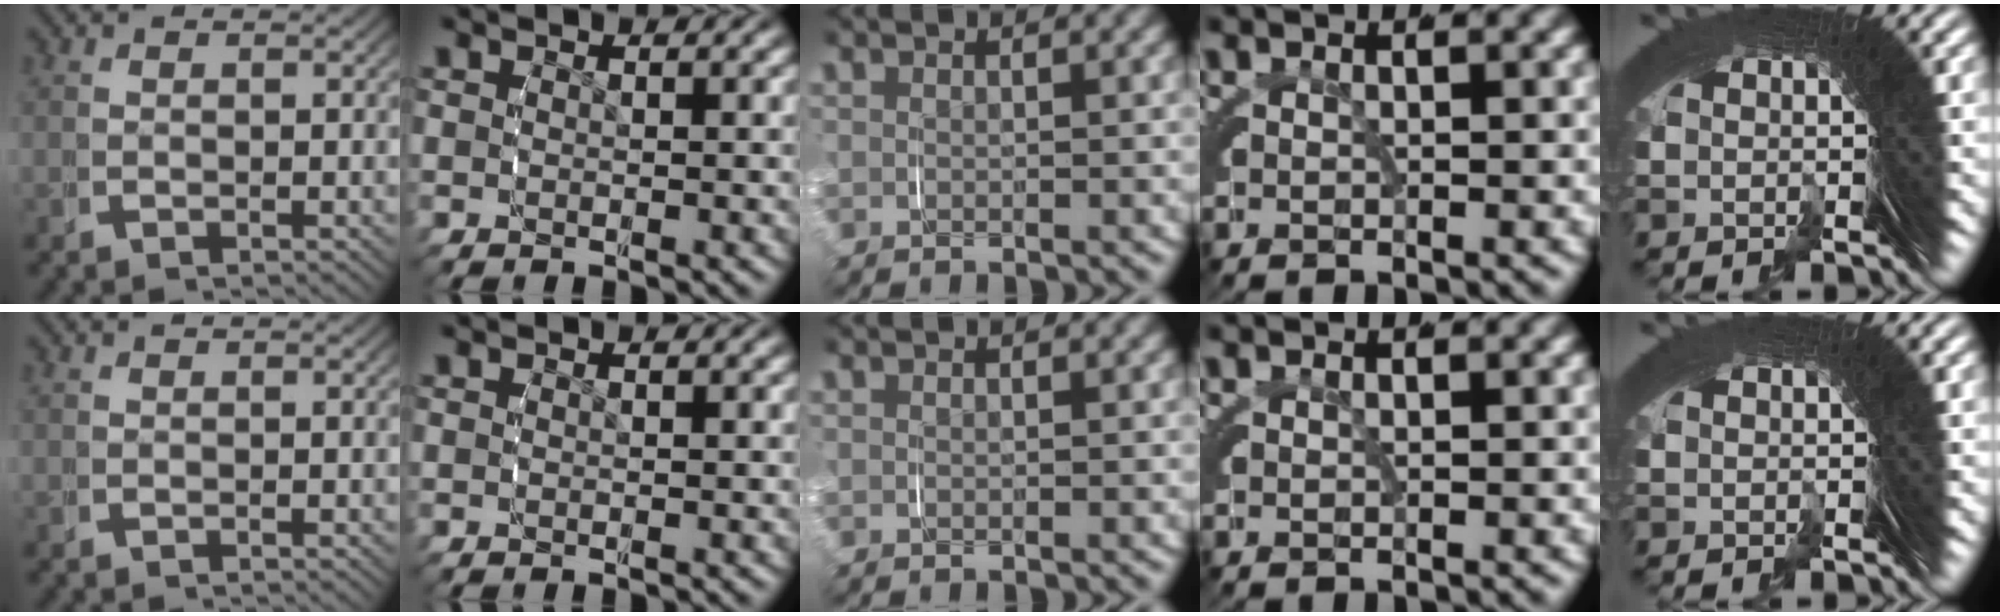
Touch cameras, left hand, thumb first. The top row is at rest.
{}